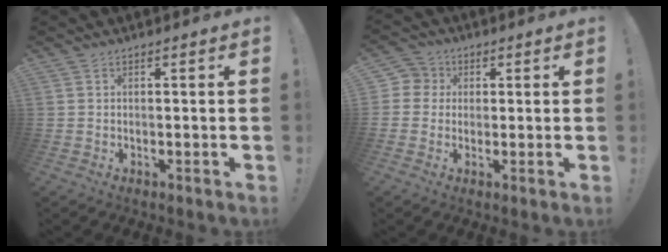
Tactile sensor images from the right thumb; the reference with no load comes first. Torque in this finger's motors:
{"motor_torque": [0.10, 0.26, -0.31, 0.04, 0.00]}